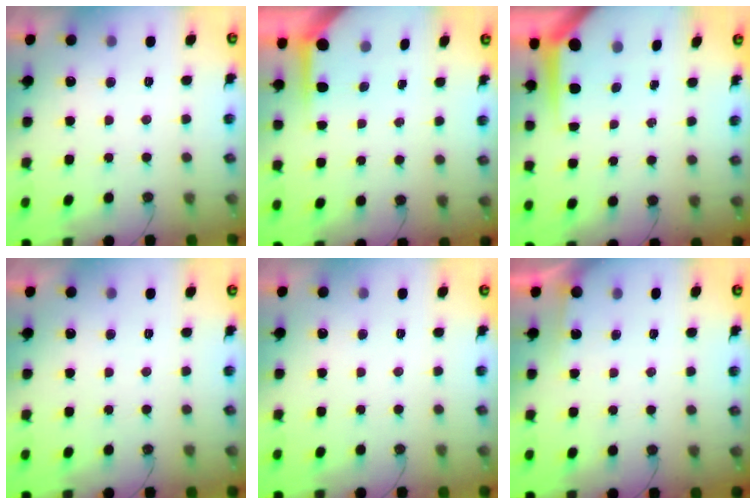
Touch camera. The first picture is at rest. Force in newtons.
{"total": 3.8, "press": 3.8, "slide": 0.4}
{"total": 5.7, "press": 5.7, "slide": 0.5}
{"total": 0.0}
{"total": 0.0}
{"total": 2.0, "press": 2.0, "slide": 0.3}